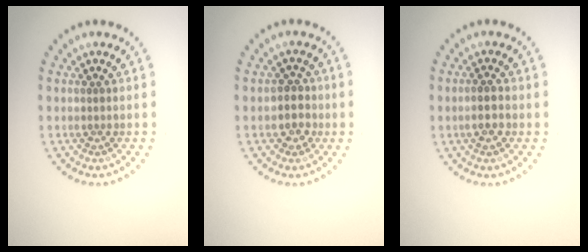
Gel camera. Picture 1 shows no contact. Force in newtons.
{"total": 2.1, "press": 1.9, "slide": 0.8}
{"total": 1.9, "press": 1.8, "slide": 0.6}